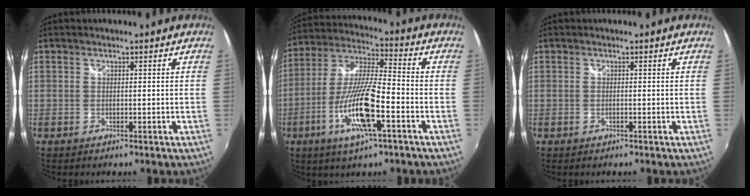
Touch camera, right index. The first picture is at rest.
{"total": 15.0, "force": [-6.1, 2.8, 13.4], "torque": [-0.279, -0.013, -0.120]}
{"total": 0.0}